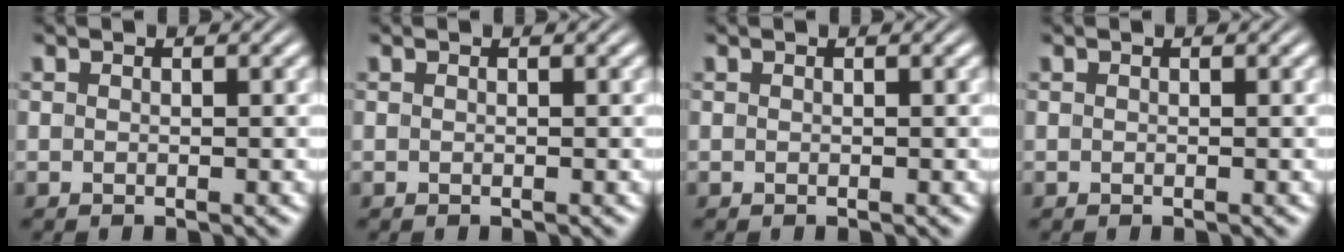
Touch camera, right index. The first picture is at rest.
{"total": 0.0}
{"total": 0.0}
{"total": 0.0}